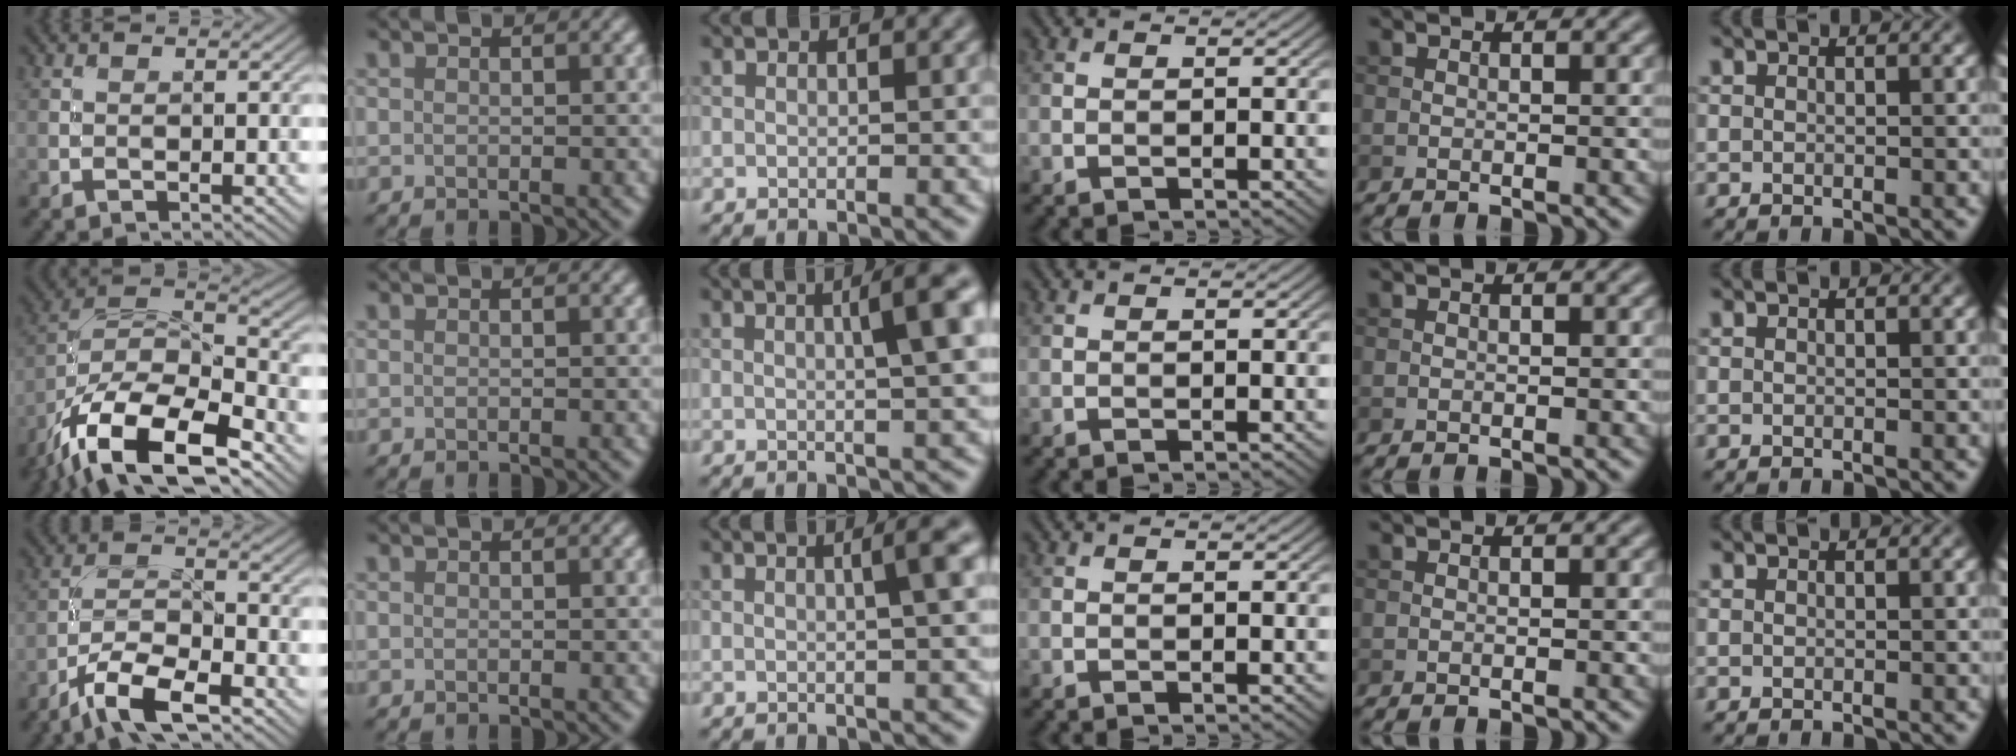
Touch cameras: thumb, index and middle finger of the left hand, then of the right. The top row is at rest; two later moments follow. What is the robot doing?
{"motion": "screw", "object": "medicine bottle"}